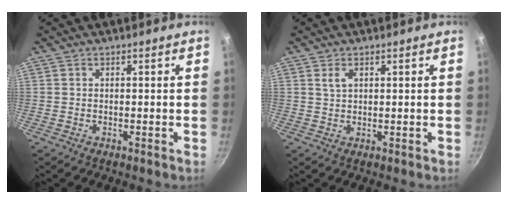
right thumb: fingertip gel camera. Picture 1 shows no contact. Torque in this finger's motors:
{"motor_torque": [-0.03, 0.04, 0.02, 0.02, 0.02]}